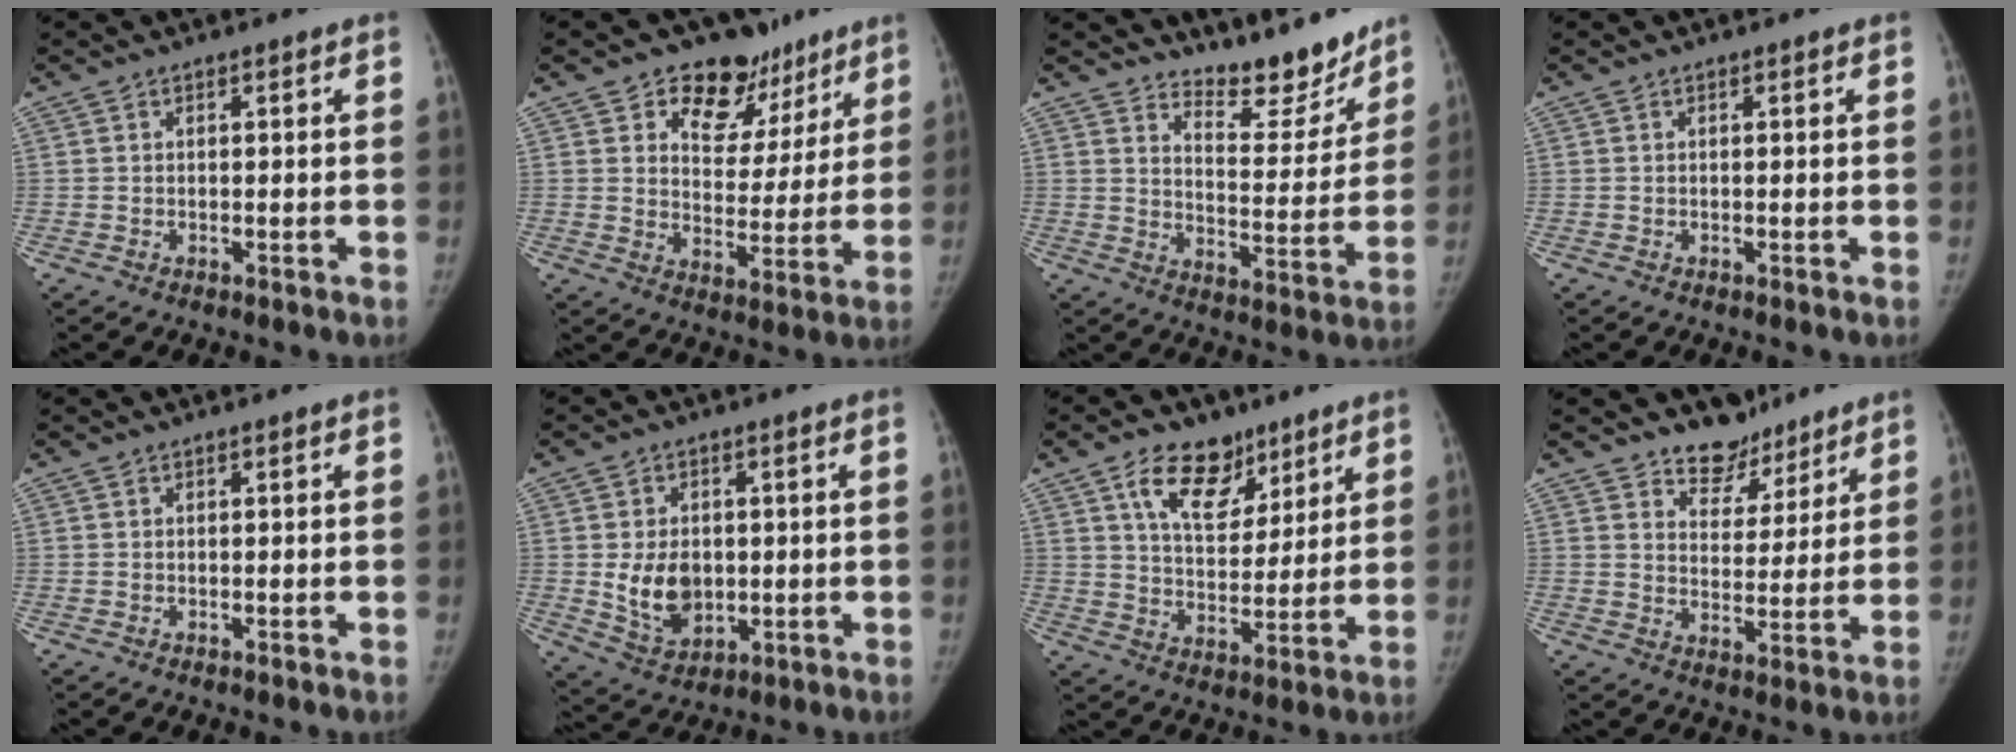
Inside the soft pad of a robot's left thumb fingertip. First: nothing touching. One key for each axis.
{"total": 13.4, "fx": 9.0, "fy": 8.9, "fz": 4.4, "tx": 0.002, "ty": -0.036, "tz": 0.131}
{"total": 11.5, "fx": 10.6, "fy": 3.6, "fz": 2.8, "tx": -0.009, "ty": -0.094, "tz": 0.161}
{"total": 0.0}
{"total": 0.0}
{"total": 8.9, "fx": -0.2, "fy": 6.5, "fz": 6.1, "tx": -0.079, "ty": -0.010, "tz": 0.012}
{"total": 12.4, "fx": 7.3, "fy": 7.5, "fz": 6.7, "tx": -0.079, "ty": -0.040, "tz": 0.126}
{"total": 8.0, "fx": 6.4, "fy": 4.6, "fz": 1.1, "tx": 0.024, "ty": -0.048, "tz": 0.113}